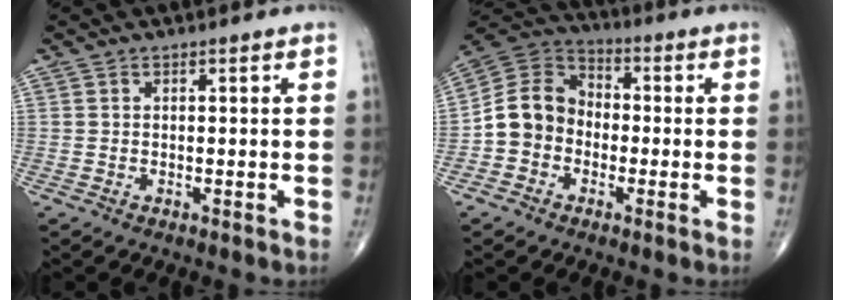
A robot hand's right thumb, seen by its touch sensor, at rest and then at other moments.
{"total": 10.4, "force": [-2.1, 8.8, 5.2], "torque": [-0.079, 0.039, -0.054]}